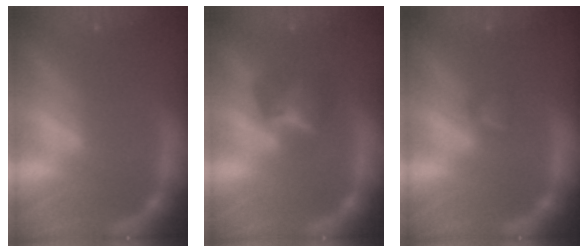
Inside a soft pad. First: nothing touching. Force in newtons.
{"total": 3.4}
{"total": 1.4}